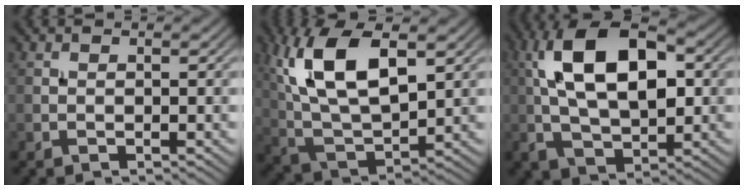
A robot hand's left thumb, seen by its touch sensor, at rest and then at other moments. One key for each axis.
{"total": 13.9, "fx": 4.9, "fy": 6.8, "fz": 11.1, "tx": -0.242, "ty": 0.008, "tz": 0.099}
{"total": 14.4, "fx": 2.2, "fy": 7.7, "fz": 12.0, "tx": -0.220, "ty": 0.019, "tz": 0.029}